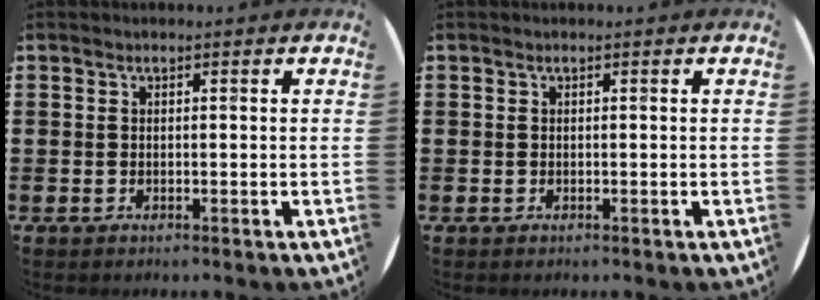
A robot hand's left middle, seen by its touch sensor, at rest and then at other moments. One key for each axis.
{"total": 0.0}